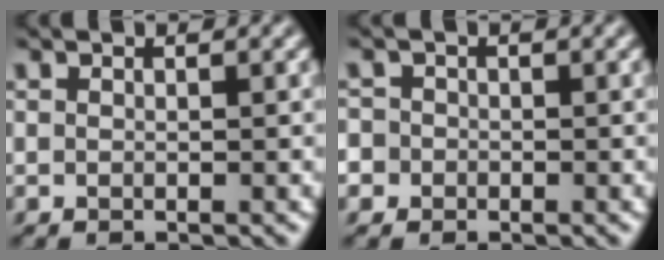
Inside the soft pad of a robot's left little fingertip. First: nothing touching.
{"total": 3.5, "force": [-0.8, 3.3, 0.9], "torque": [-0.004, 0.018, -0.040]}